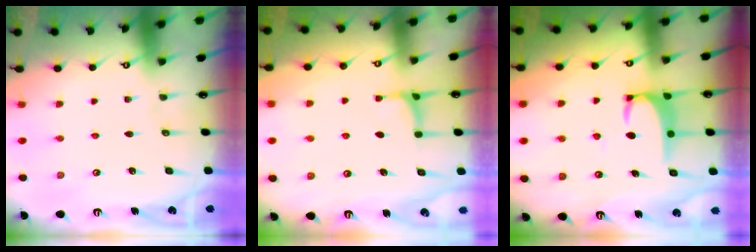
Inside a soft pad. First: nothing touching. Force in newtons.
{"total": 1.7, "press": 1.6, "slide": 0.4}
{"total": 2.5, "press": 2.5, "slide": 0.5}